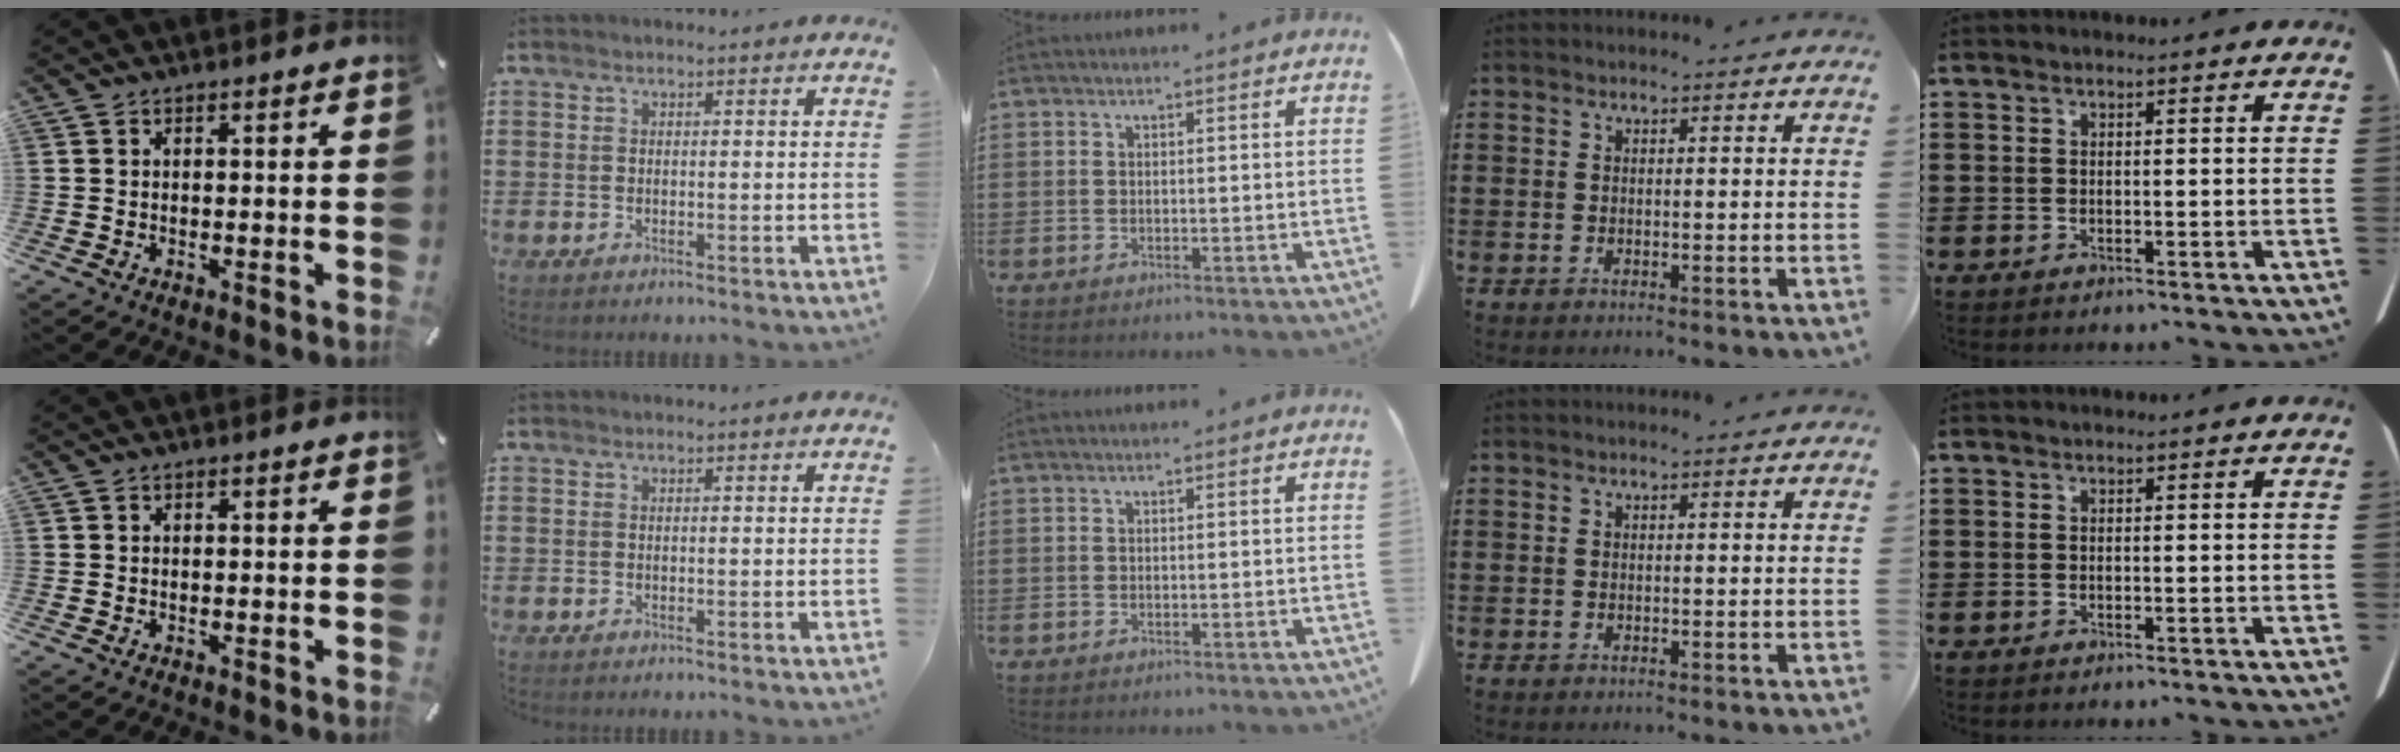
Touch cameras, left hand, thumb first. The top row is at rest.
{}